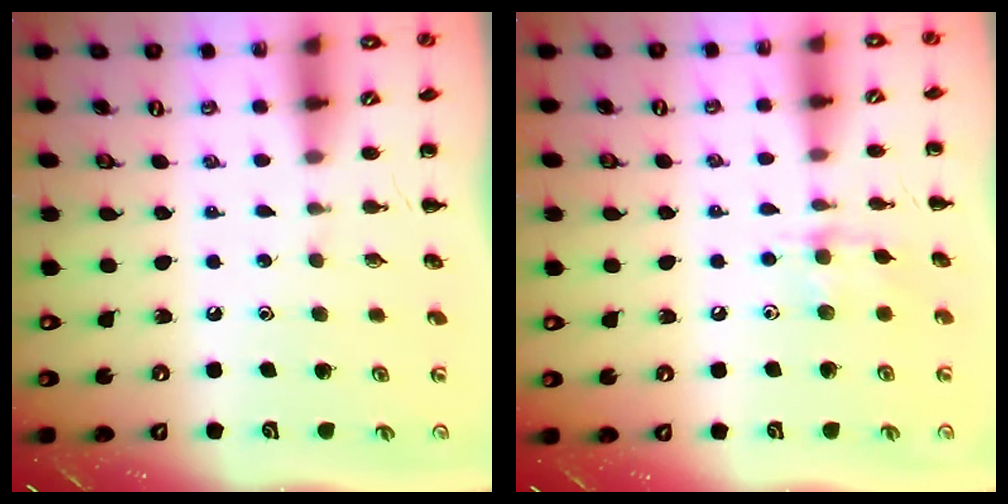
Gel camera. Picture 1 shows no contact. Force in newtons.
{"total": 7.2, "press": 7.2, "slide": 0.6}